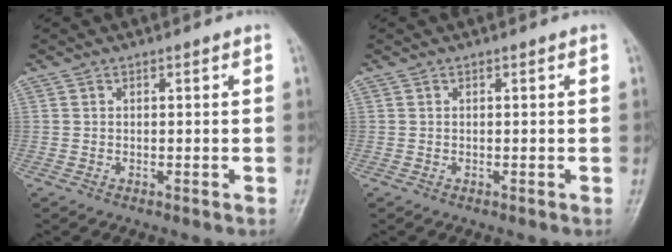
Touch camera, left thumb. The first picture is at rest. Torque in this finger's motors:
{"motor_torque": [0.12, -0.08, -0.06, -0.10, 0.00]}